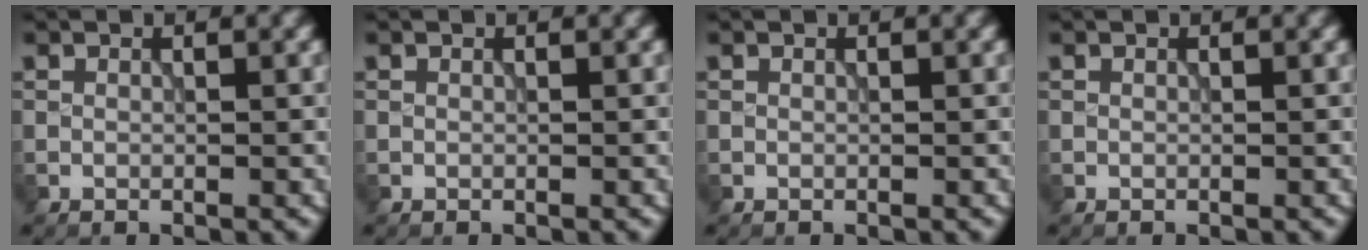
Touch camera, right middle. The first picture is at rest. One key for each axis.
{"total": 0.0}
{"total": 0.0}
{"total": 0.0}